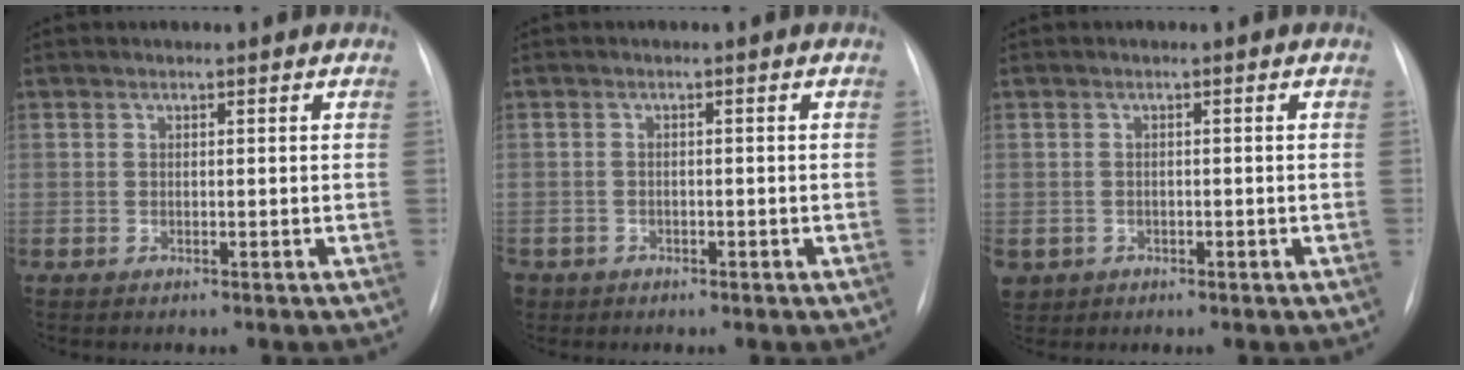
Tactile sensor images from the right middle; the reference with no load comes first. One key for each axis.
{"total": 3.2, "fx": -1.8, "fy": 2.5, "fz": 0.5, "tx": -0.016, "ty": 0.000, "tz": -0.029}
{"total": 3.6, "fx": -1.5, "fy": 3.1, "fz": 0.9, "tx": -0.024, "ty": 0.002, "tz": -0.016}